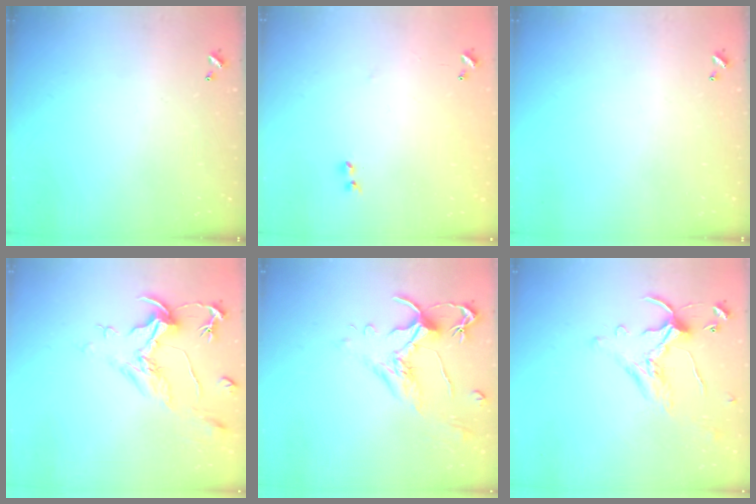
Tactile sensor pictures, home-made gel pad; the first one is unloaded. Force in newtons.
{"total": 7.7, "press": 7.6, "slide": 0.7}
{"total": 0.0}
{"total": 2.2, "press": 1.7, "slide": 1.4}
{"total": 1.8, "press": 1.2, "slide": 1.3}
{"total": 1.1, "press": 0.3, "slide": 1.0}